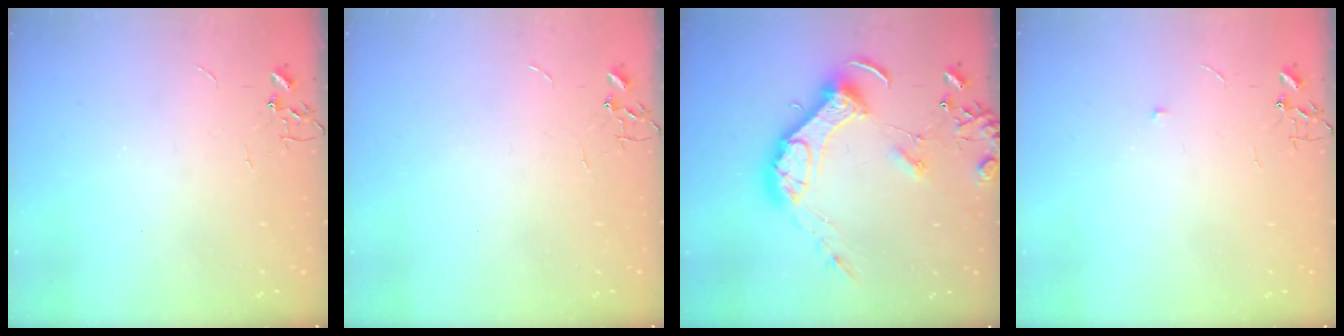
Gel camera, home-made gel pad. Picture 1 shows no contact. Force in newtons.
{"total": 0.0}
{"total": 16.4, "press": 16.3, "slide": 2.3}
{"total": 4.0, "press": 3.7, "slide": 1.6}